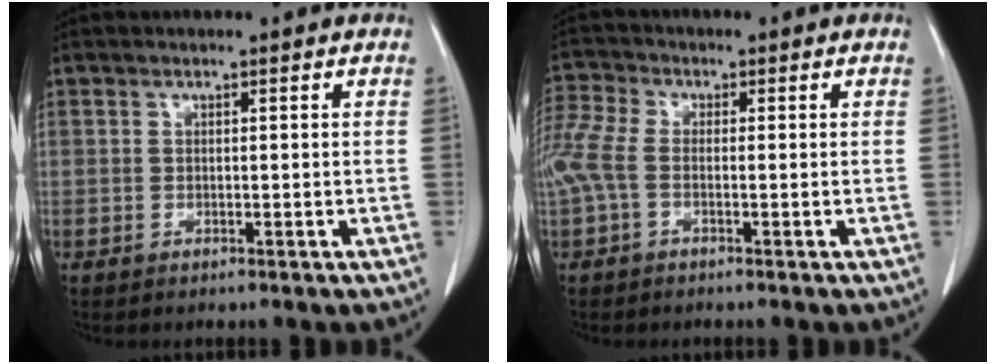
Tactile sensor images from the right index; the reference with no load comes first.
{"total": 7.7, "force": [-0.9, 4.3, 6.3], "torque": [-0.182, 0.023, -0.021]}